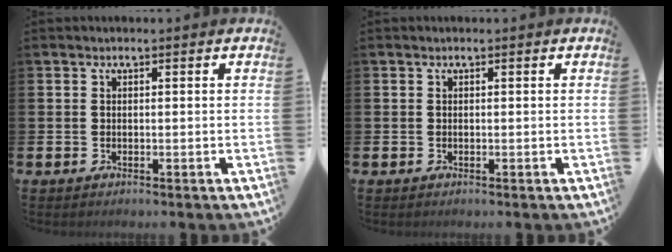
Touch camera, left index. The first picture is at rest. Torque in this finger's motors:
{"motor_torque": [-0.10, 0.10, -0.09, -0.01]}